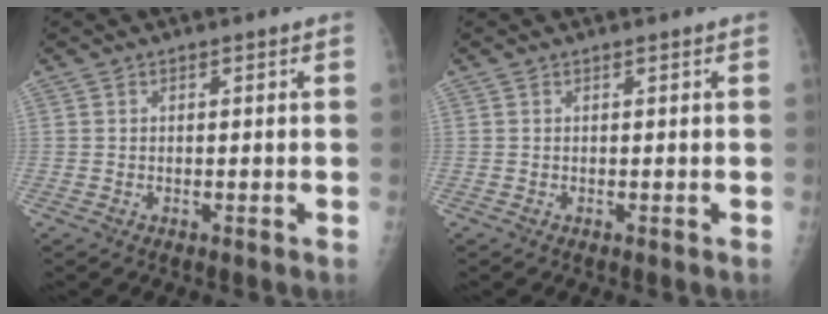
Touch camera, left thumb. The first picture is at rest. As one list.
[{"total": 0.0}]